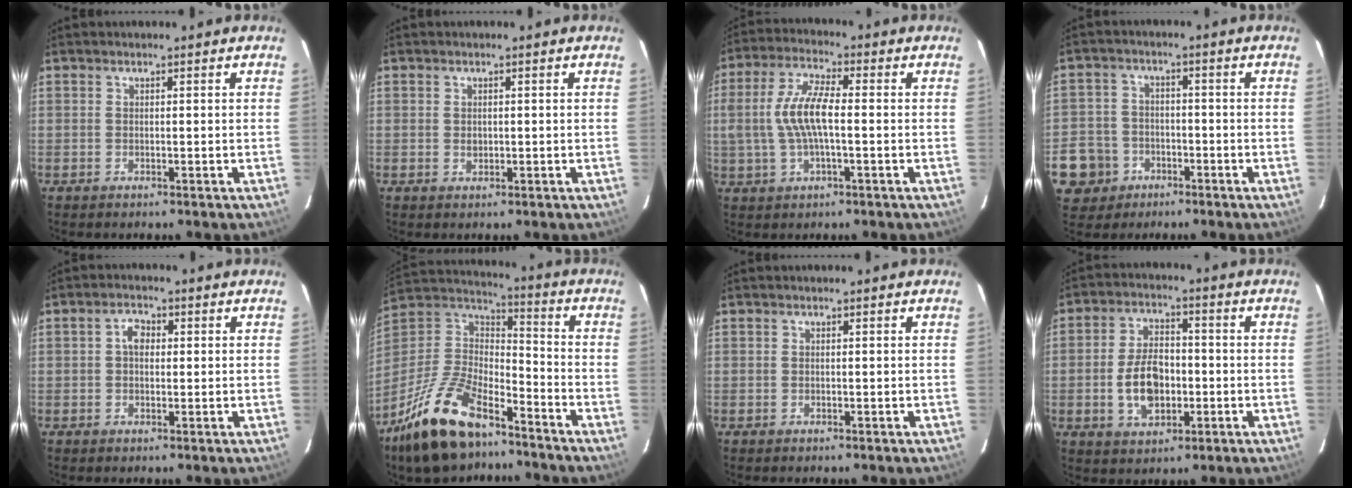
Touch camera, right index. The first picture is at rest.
{"total": 1.1, "force": [0.0, 1.0, 0.6], "torque": [-0.009, 0.001, 0.002]}
{"total": 9.4, "force": [-0.5, 3.1, 8.8], "torque": [-0.181, 0.008, -0.007]}
{"total": 9.3, "force": [-3.7, 8.3, 2.0], "torque": [-0.070, 0.016, -0.055]}
{"total": 3.0, "force": [0.4, 2.2, 2.0], "torque": [-0.034, 0.011, 0.006]}
{"total": 21.4, "force": [-14.8, 8.8, 12.6], "torque": [-0.270, -0.011, -0.265]}
{"total": 0.0}
{"total": 9.7, "force": [-2.0, 5.9, 7.4], "torque": [-0.145, 0.011, -0.026]}